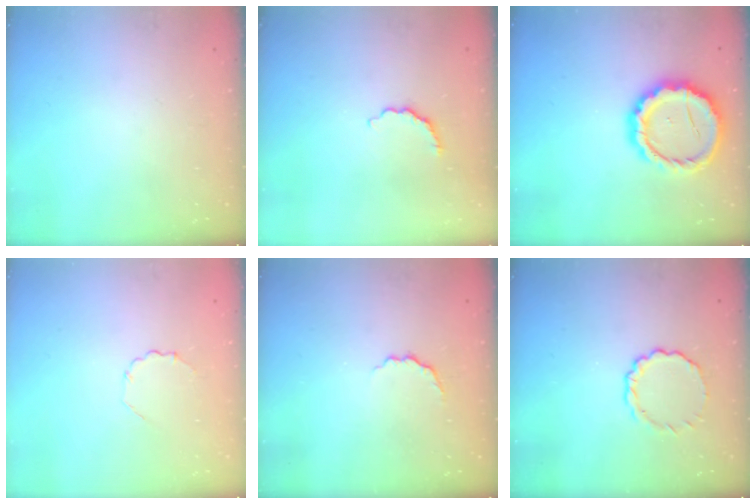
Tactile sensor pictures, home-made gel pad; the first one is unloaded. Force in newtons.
{"total": 3.7, "press": 3.7, "slide": 0.7}
{"total": 14.2, "press": 14.1, "slide": 2.2}
{"total": 2.8, "press": 2.6, "slide": 1.1}
{"total": 3.4, "press": 3.3, "slide": 0.9}
{"total": 7.3, "press": 7.1, "slide": 1.5}